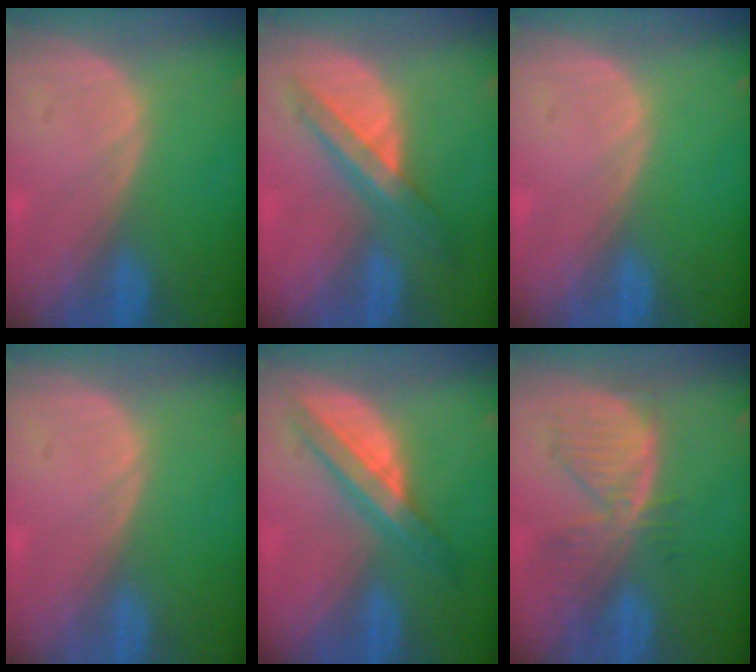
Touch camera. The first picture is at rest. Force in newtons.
{"total": 7.2, "press": 6.1, "slide": 3.8}
{"total": 0.0}
{"total": 0.0}
{"total": 6.0, "press": 6.0, "slide": 0.1}
{"total": 7.6, "press": 6.8, "slide": 3.5}